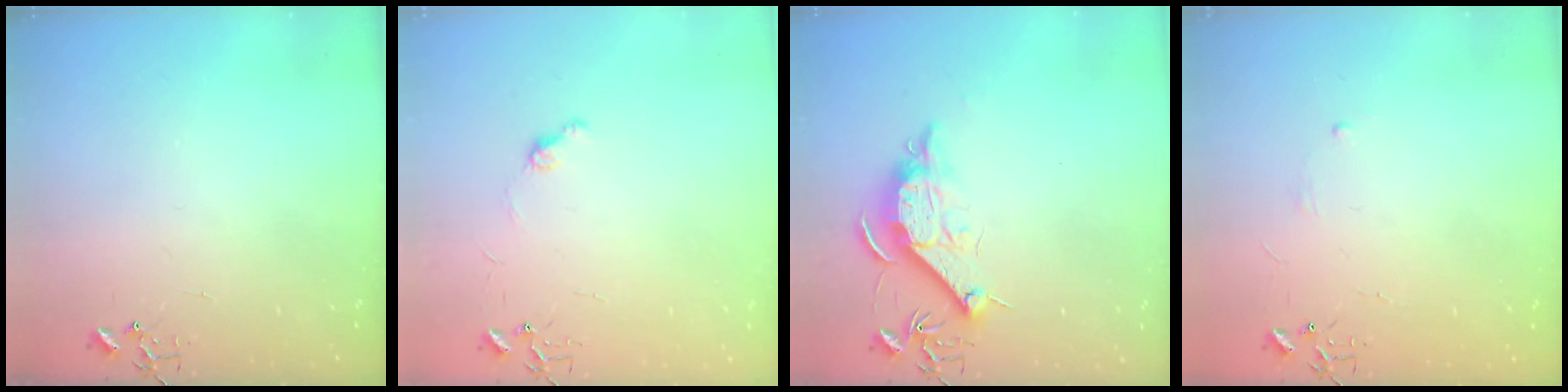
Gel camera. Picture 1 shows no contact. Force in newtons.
{"total": 5.8, "press": 5.7, "slide": 0.6}
{"total": 12.0, "press": 12.0, "slide": 0.6}
{"total": 2.9, "press": 2.8, "slide": 0.5}